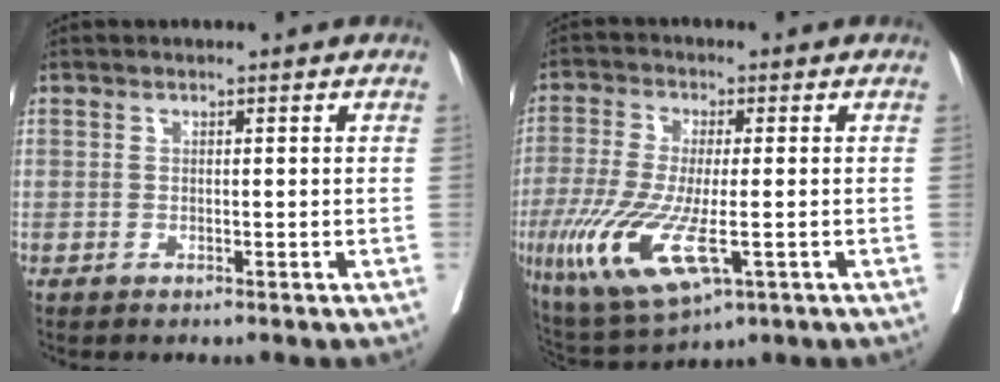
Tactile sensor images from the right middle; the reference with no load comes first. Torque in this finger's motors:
{"motor_torque": [1.90, -0.23, 0.93, 0.20]}